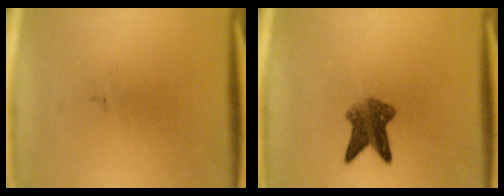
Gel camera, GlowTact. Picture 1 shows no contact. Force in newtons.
{"total": 5.7}